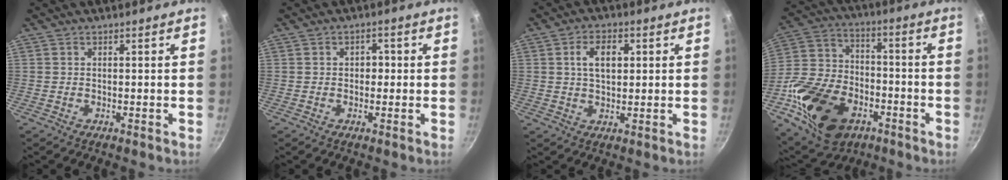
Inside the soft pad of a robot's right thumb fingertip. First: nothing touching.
{"total": 2.5, "force": [0.0, 2.0, 1.5], "torque": [-0.005, 0.006, -0.002]}
{"total": 6.4, "force": [1.5, 3.9, 4.9], "torque": [-0.067, 0.003, 0.025]}
{"total": 23.6, "force": [-9.3, 15.8, 15.0], "torque": [-0.271, 0.042, -0.157]}